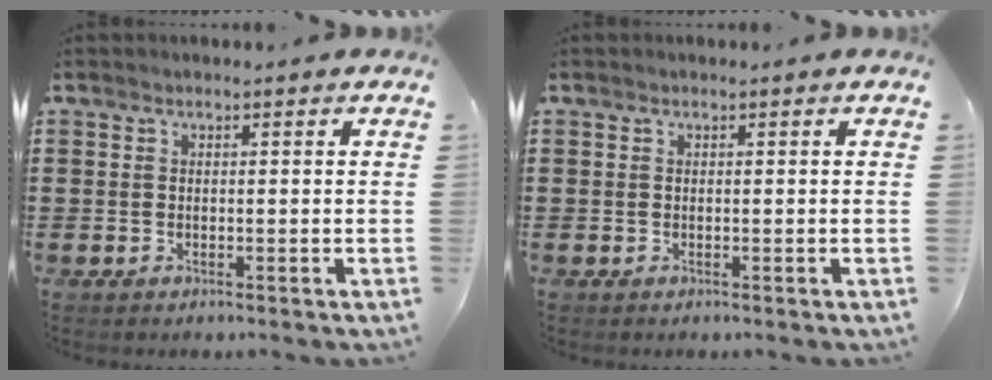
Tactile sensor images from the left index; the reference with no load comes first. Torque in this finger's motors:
{"motor_torque": [0.00, 0.00, 0.01, 0.00]}